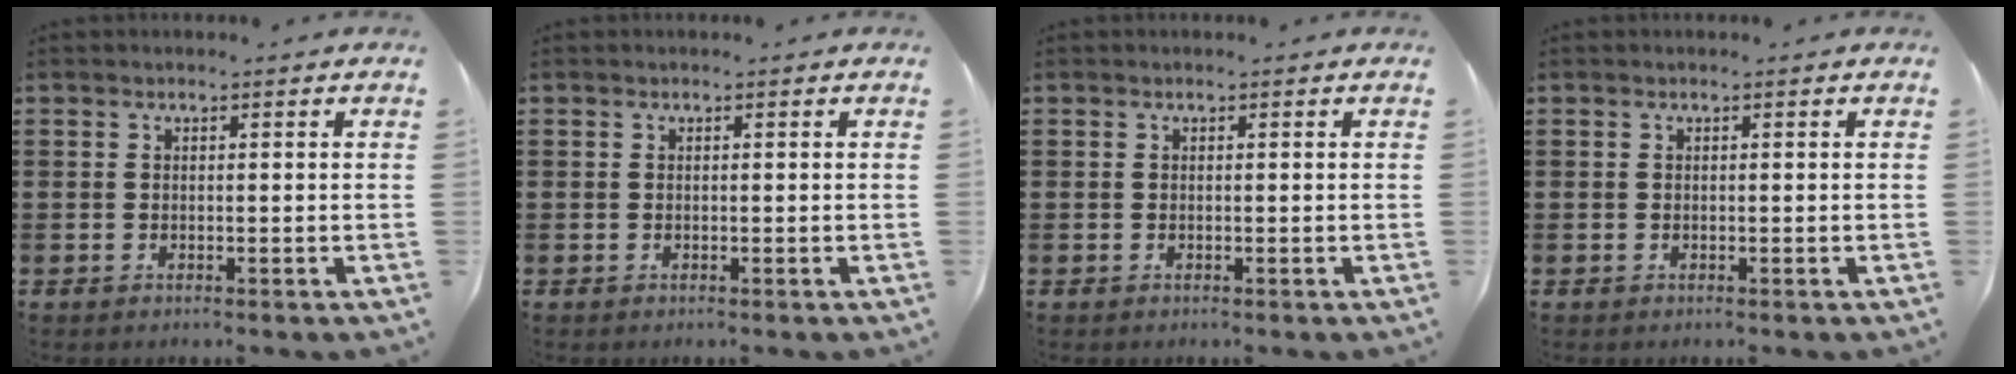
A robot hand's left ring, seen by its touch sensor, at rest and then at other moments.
{"total": 0.0}
{"total": 0.0}
{"total": 0.0}